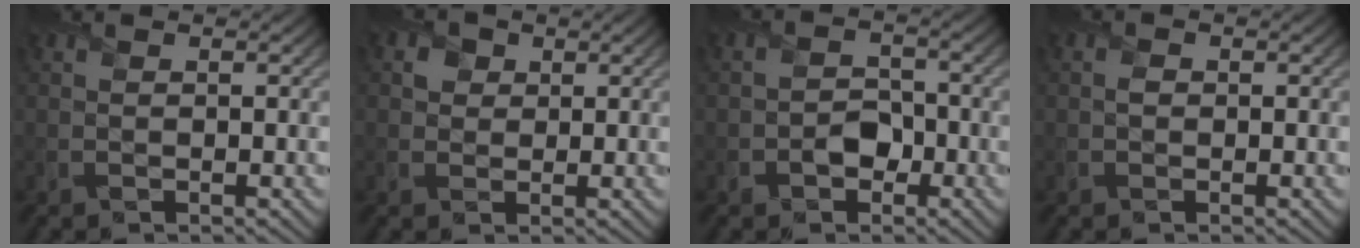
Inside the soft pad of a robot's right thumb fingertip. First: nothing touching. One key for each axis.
{"total": 2.6, "fx": 1.0, "fy": 2.3, "fz": 0.8, "tx": -0.023, "ty": -0.004, "tz": 0.014}
{"total": 3.2, "fx": -1.4, "fy": 2.4, "fz": 1.5, "tx": -0.019, "ty": 0.004, "tz": -0.029}
{"total": 0.7, "fx": -0.2, "fy": 0.7, "fz": 0.2, "tx": -0.004, "ty": -0.003, "tz": -0.008}